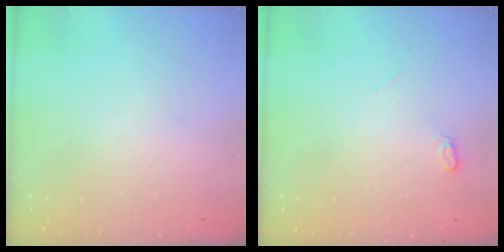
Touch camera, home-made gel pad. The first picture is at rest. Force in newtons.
{"total": 3.8, "press": 3.8, "slide": 0.5}